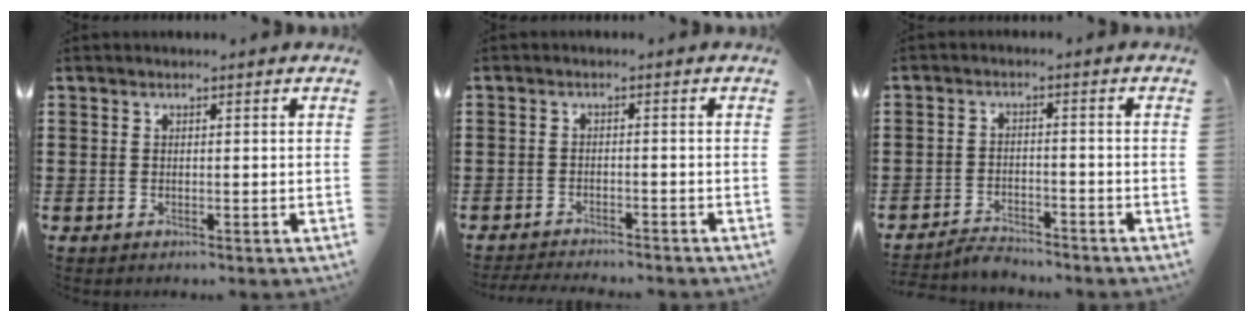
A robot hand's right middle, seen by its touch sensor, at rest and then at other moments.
{"total": 2.2, "force": [-2.2, 0.0, 0.2], "torque": [-0.008, -0.003, -0.046]}
{"total": 3.1, "force": [-3.1, 0.4, 0.2], "torque": [-0.009, 0.003, -0.065]}